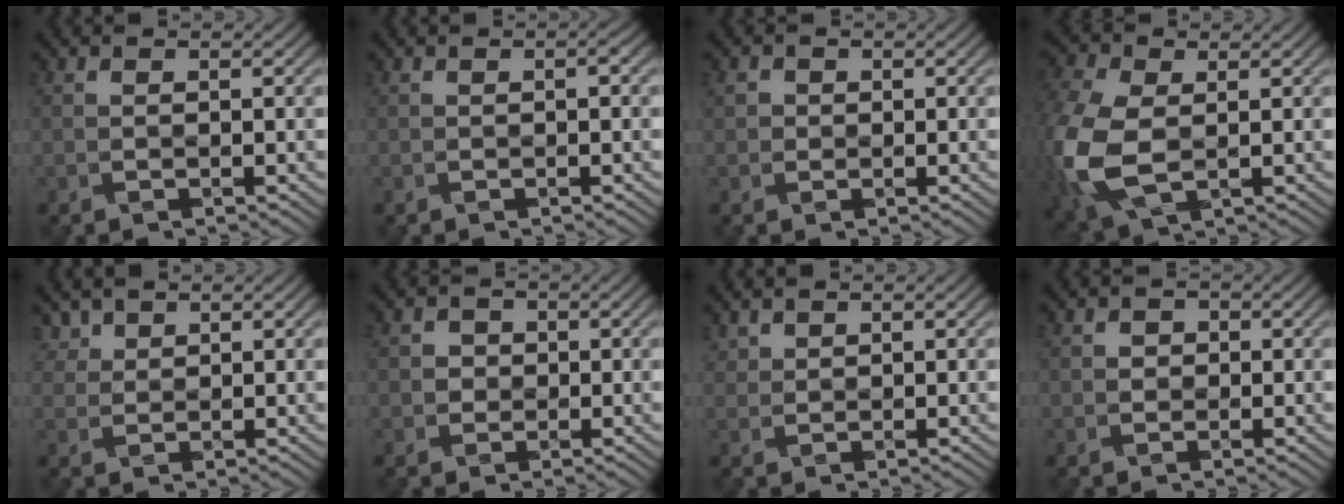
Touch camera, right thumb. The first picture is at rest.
{"total": 1.2, "force": [0.1, 0.3, 1.2], "torque": [-0.016, 0.005, -0.001]}
{"total": 1.1, "force": [0.2, 1.0, -0.2], "torque": [0.005, -0.002, 0.002]}
{"total": 11.4, "force": [-1.2, 7.7, 8.4], "torque": [-0.260, -0.018, -0.017]}
{"total": 2.2, "force": [1.9, 1.0, 0.4], "torque": [-0.012, 0.003, 0.045]}
{"total": 1.5, "force": [-0.3, 1.4, -0.3], "torque": [0.012, -0.004, -0.007]}
{"total": 1.2, "force": [1.1, 0.4, -0.1], "torque": [-0.001, 0.002, 0.030]}
{"total": 0.9, "force": [-0.1, 0.9, -0.1], "torque": [0.005, -0.003, -0.003]}